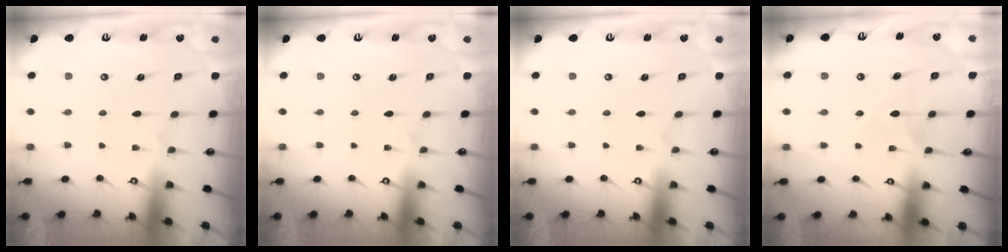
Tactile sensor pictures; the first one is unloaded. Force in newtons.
{"total": 0.0}
{"total": 0.0}
{"total": 5.1, "press": 5.1, "slide": 0.6}